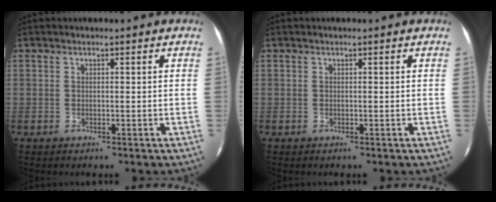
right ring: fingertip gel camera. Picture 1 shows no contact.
{"total": 0.0}